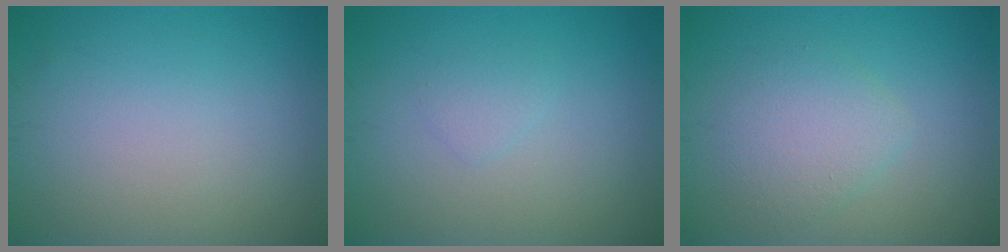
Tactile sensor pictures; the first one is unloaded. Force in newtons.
{"total": 0.9, "press": 0.9, "slide": 0.1}
{"total": 2.9, "press": 2.9, "slide": 0.2}